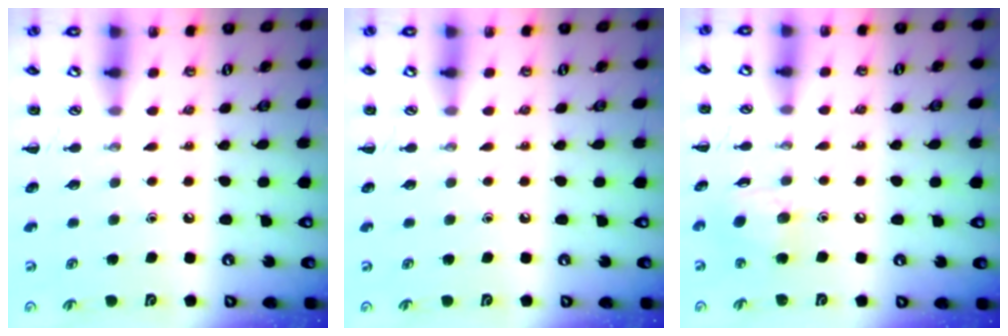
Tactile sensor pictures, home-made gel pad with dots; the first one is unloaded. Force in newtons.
{"total": 0.0}
{"total": 7.4, "press": 7.3, "slide": 0.9}